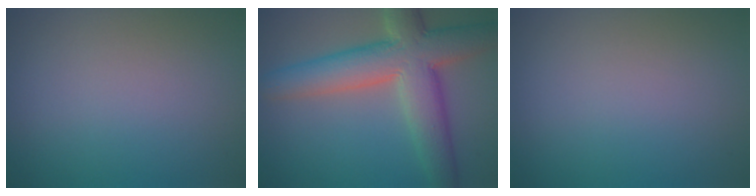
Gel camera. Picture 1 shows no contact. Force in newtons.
{"total": 9.1, "press": 9.1, "slide": 0.6}
{"total": 0.0}